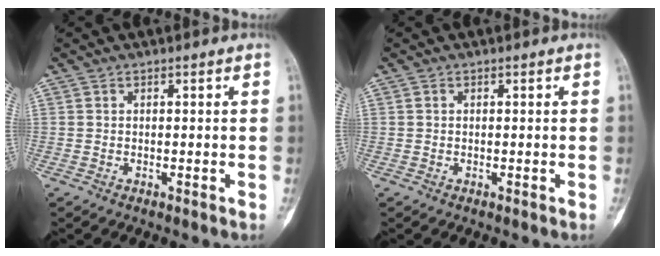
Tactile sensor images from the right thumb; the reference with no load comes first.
{"total": 0.0}